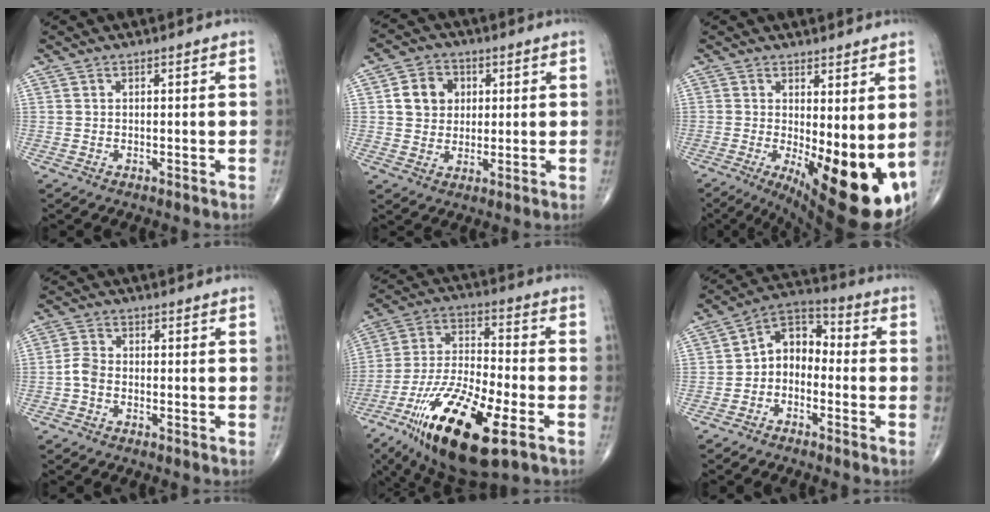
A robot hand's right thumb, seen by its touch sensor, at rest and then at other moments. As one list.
[{"total": 7.4, "force": [1.6, 6.4, 3.4], "torque": [-0.028, -0.003, 0.025]}, {"total": 17.6, "force": [-2.1, 6.5, 16.2], "torque": [-0.201, -0.032, -0.004]}, {"total": 2.9, "force": [-1.1, 1.9, 1.9], "torque": [-0.039, 0.010, -0.029]}, {"total": 23.2, "force": [-10.6, 7.3, 19.3], "torque": [-0.388, 0.020, -0.185]}, {"total": 8.2, "force": [-1.9, 6.0, 5.2], "torque": [-0.058, 0.046, -0.055]}]